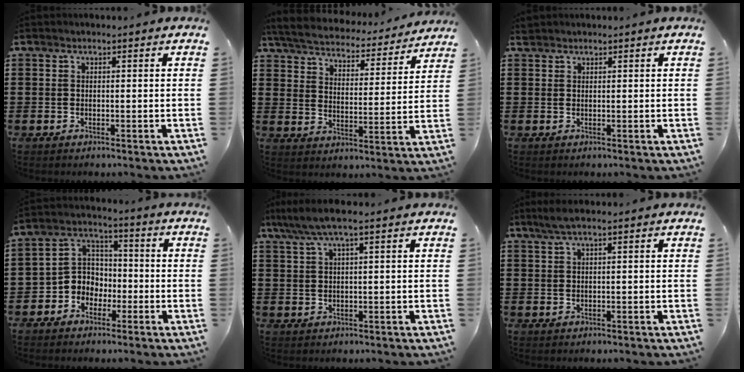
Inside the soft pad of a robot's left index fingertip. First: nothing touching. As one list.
[{"total": 4.2, "force": [4.2, 0.1, 0.6], "torque": [-0.036, -0.035, 0.065]}, {"total": 0.8, "force": [0.7, 0.3, 0.2], "torque": [-0.006, 0.001, 0.015]}, {"total": 5.1, "force": [-2.1, 4.5, 1.0], "torque": [-0.043, 0.003, -0.049]}, {"total": 3.9, "force": [2.1, 0.3, 3.3], "torque": [-0.068, 0.005, 0.036]}, {"total": 2.0, "force": [0.9, 0.0, 1.8], "torque": [-0.034, -0.001, 0.018]}]